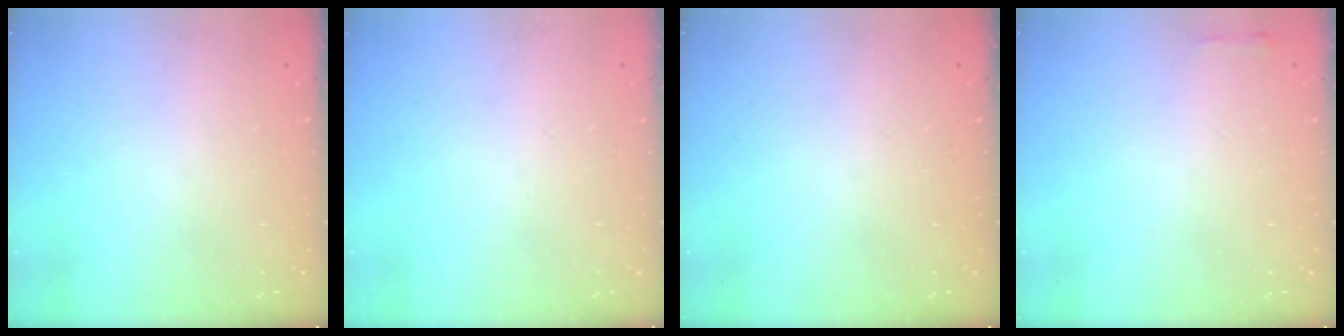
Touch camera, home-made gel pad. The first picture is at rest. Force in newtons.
{"total": 0.0}
{"total": 0.0}
{"total": 2.1, "press": 2.0, "slide": 0.5}